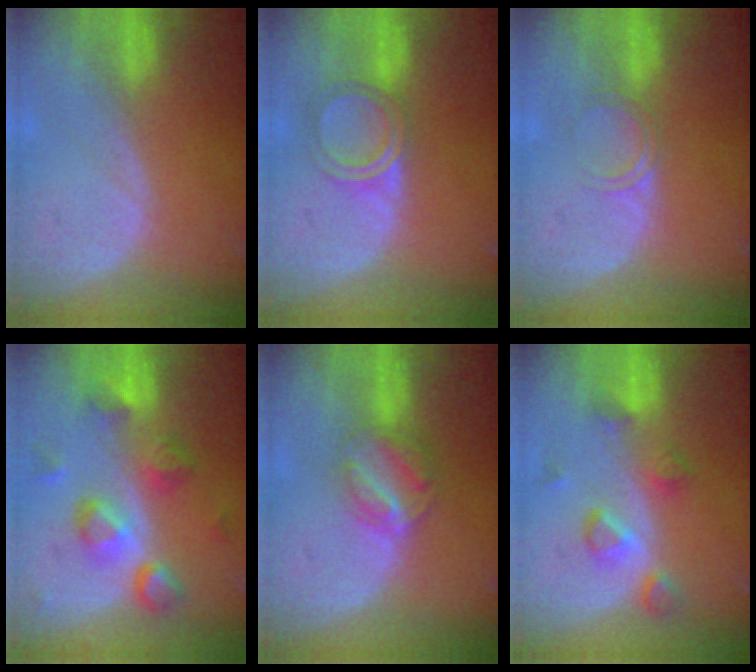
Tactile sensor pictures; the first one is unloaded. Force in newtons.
{"total": 4.8, "press": 4.6, "slide": 1.4}
{"total": 2.4, "press": 2.4, "slide": 0.2}
{"total": 8.8, "press": 8.5, "slide": 2.4}
{"total": 6.4, "press": 5.5, "slide": 3.2}
{"total": 5.5, "press": 5.5, "slide": 0.7}